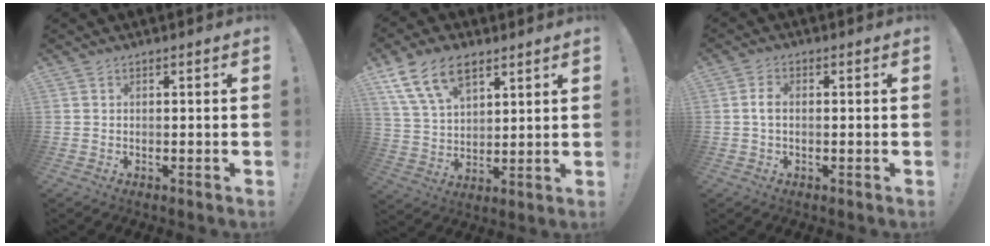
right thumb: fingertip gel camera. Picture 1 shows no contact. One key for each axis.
{"total": 14.3, "fx": 8.3, "fy": 8.3, "fz": 8.1, "tx": -0.151, "ty": -0.028, "tz": 0.159}
{"total": 2.8, "fx": -0.2, "fy": 1.4, "fz": 2.4, "tx": -0.039, "ty": 0.005, "tz": -0.003}